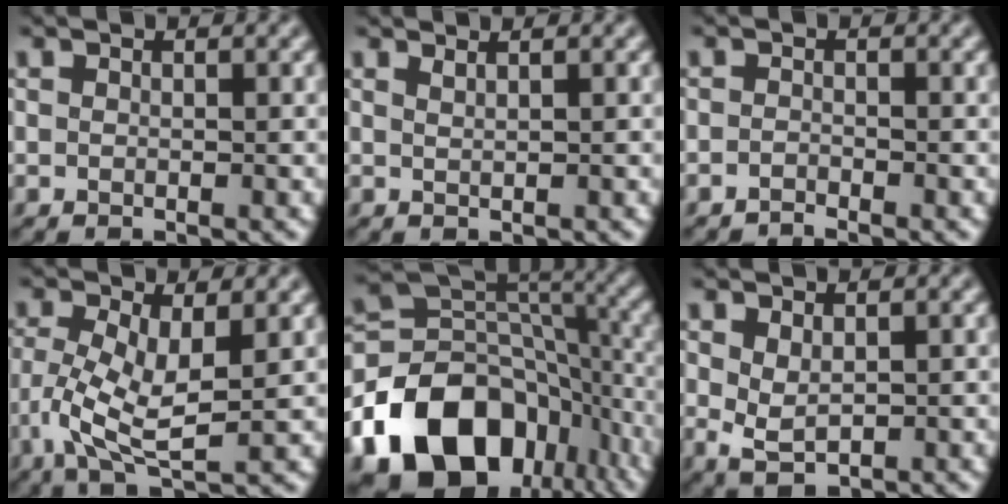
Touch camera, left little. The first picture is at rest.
{"total": 0.6, "force": [0.5, -0.1, 0.3], "torque": [-0.005, 0.002, 0.010]}
{"total": 1.0, "force": [-1.0, 0.0, 0.1], "torque": [-0.001, 0.003, -0.022]}
{"total": 6.2, "force": [-0.5, 2.4, 5.7], "torque": [-0.127, -0.004, -0.008]}
{"total": 16.3, "force": [-8.7, 11.3, 7.9], "torque": [-0.160, 0.007, -0.146]}
{"total": 2.0, "force": [0.2, 1.1, 1.6], "torque": [-0.037, -0.002, 0.010]}